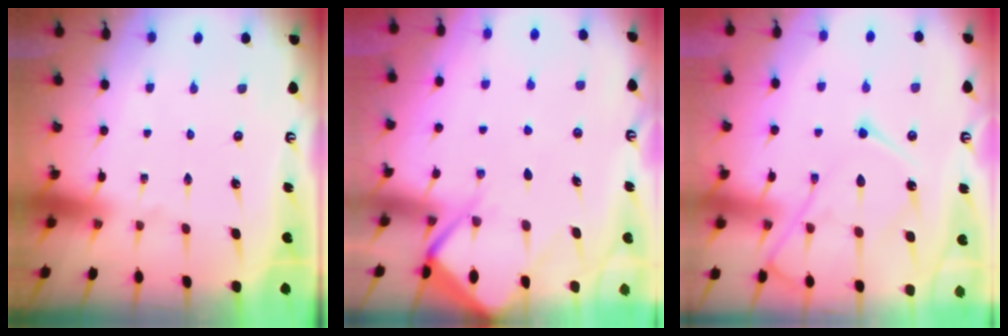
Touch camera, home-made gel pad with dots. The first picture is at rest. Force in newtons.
{"total": 8.5, "press": 8.5, "slide": 0.7}
{"total": 15.2, "press": 15.1, "slide": 1.7}